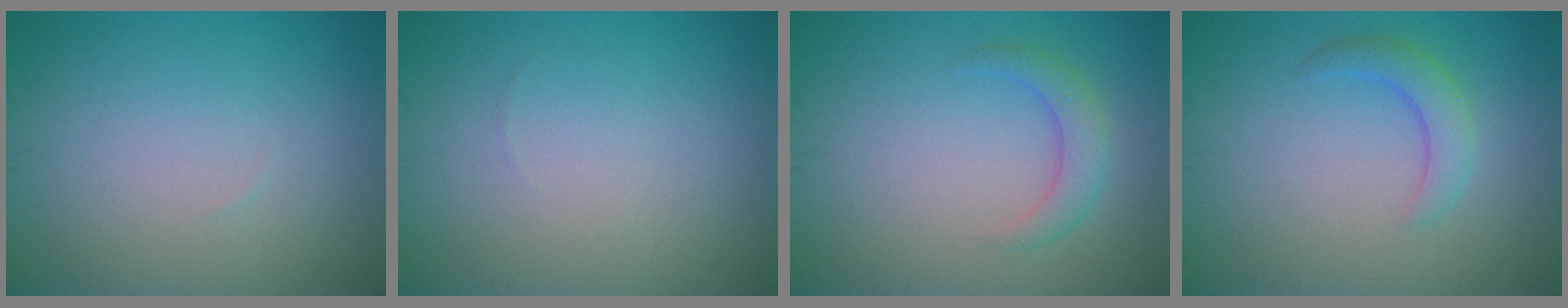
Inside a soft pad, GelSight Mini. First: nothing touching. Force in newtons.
{"total": 0.0}
{"total": 2.4, "press": 2.4, "slide": 0.0}
{"total": 2.5, "press": 2.5, "slide": 0.2}